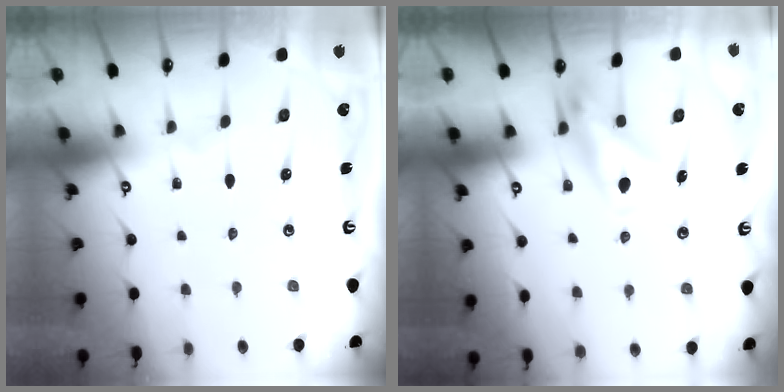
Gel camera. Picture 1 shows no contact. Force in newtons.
{"total": 9.5, "press": 9.5, "slide": 0.3}